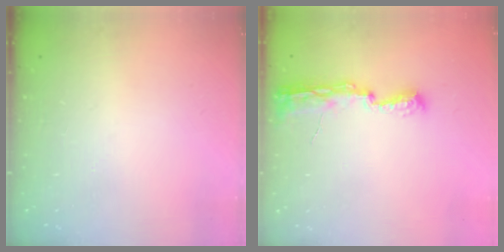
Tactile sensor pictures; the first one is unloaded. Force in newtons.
{"total": 7.9, "press": 7.8, "slide": 0.8}